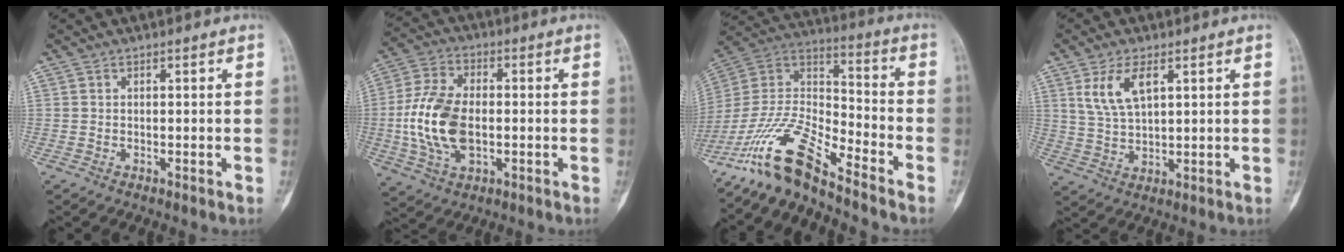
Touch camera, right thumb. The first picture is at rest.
{"total": 13.9, "force": [-1.6, 8.1, 11.2], "torque": [-0.226, 0.011, -0.029]}
{"total": 15.2, "force": [-12.3, 3.1, 8.4], "torque": [-0.167, 0.079, -0.240]}
{"total": 7.1, "force": [3.1, 3.1, 5.7], "torque": [-0.113, -0.011, 0.068]}